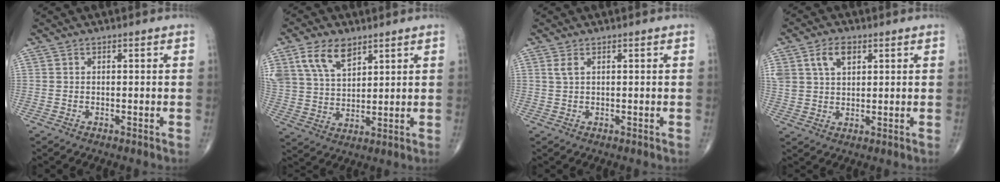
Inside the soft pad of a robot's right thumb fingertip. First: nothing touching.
{"total": 10.1, "force": [5.9, 5.7, 5.9], "torque": [-0.101, -0.019, 0.122]}
{"total": 1.3, "force": [0.6, 0.4, 1.0], "torque": [-0.027, 0.006, 0.016]}
{"total": 6.7, "force": [3.0, 4.2, 4.3], "torque": [-0.072, -0.005, 0.060]}